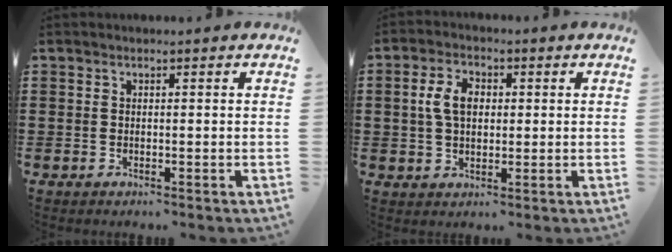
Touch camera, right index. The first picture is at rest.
{"total": 5.2, "force": [0.7, 3.3, 4.0], "torque": [-0.094, 0.013, 0.007]}